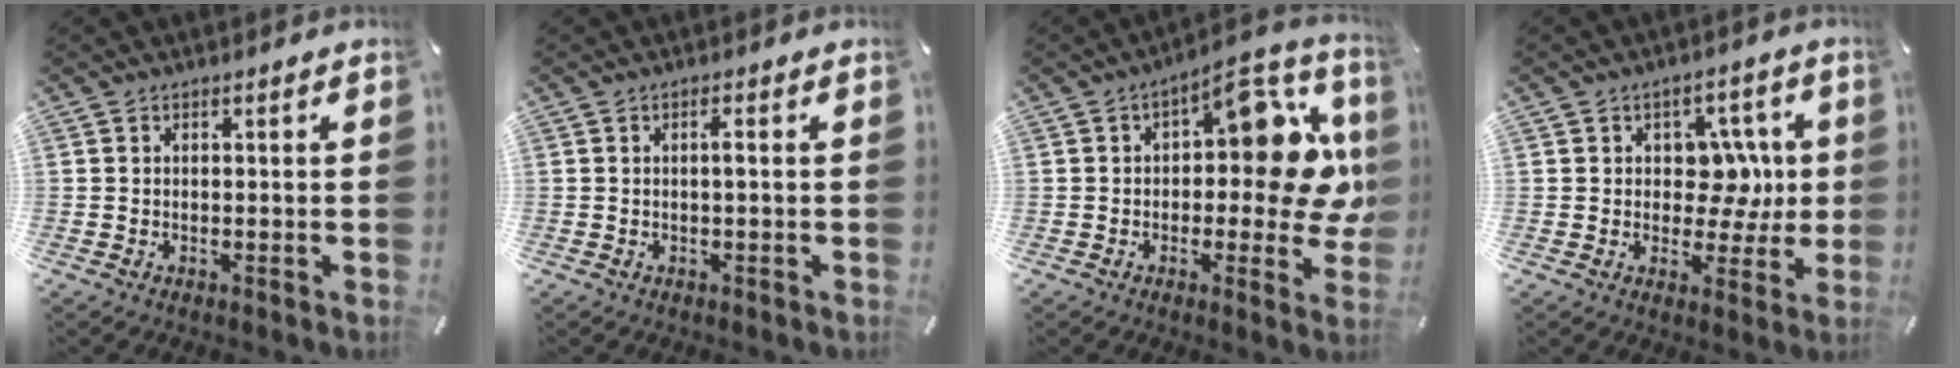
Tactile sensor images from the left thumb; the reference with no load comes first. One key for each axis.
{"total": 1.7, "fx": -0.1, "fy": 0.2, "fz": 1.6, "tx": -0.033, "ty": 0.001, "tz": -0.002}
{"total": 16.0, "fx": 3.2, "fy": 7.8, "fz": 13.6, "tx": -0.162, "ty": -0.026, "tz": 0.051}
{"total": 10.0, "fx": 1.0, "fy": 7.9, "fz": 6.1, "tx": -0.066, "ty": -0.004, "tz": 0.016}